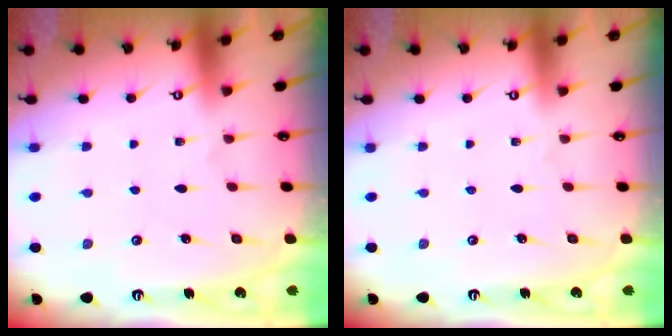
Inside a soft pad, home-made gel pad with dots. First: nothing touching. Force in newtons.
{"total": 0.0}